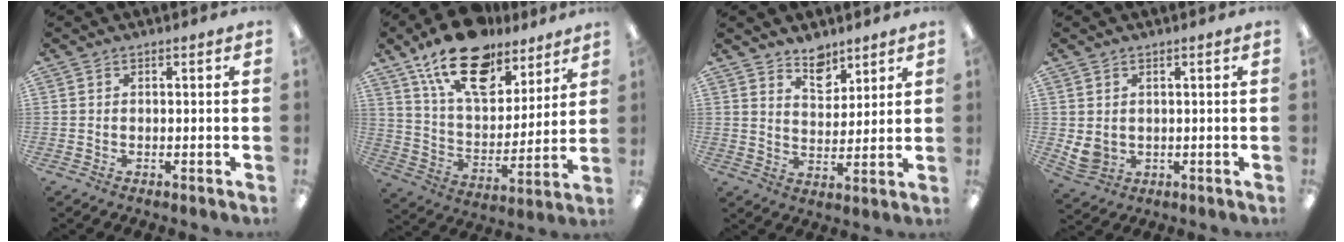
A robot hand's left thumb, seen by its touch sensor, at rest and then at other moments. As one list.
[{"total": 20.2, "force": [13.9, 10.1, 10.7], "torque": [-0.186, -0.075, 0.245]}, {"total": 7.2, "force": [5.8, 3.9, 1.9], "torque": [-0.017, -0.035, 0.104]}, {"total": 3.9, "force": [1.2, 3.3, 1.8], "torque": [-0.050, -0.006, 0.024]}]